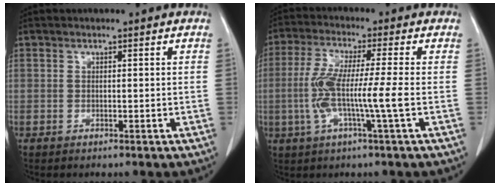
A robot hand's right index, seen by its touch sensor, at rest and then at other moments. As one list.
[{"total": 9.1, "force": [-1.5, -0.1, 9.0], "torque": [-0.184, 0.001, -0.033]}]